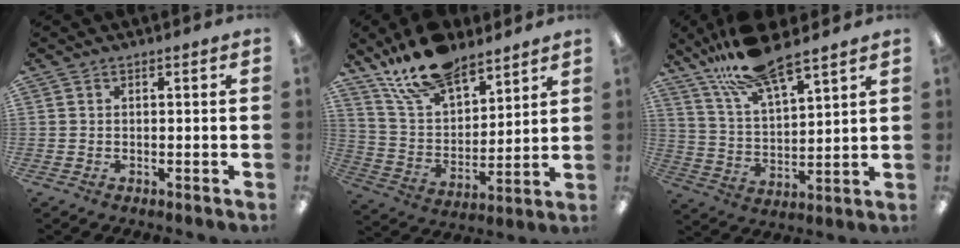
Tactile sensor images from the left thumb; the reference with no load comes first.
{"total": 15.3, "force": [12.2, 6.7, 6.4], "torque": [-0.125, -0.069, 0.226]}
{"total": 14.9, "force": [11.8, 3.8, 8.2], "torque": [-0.162, -0.058, 0.208]}